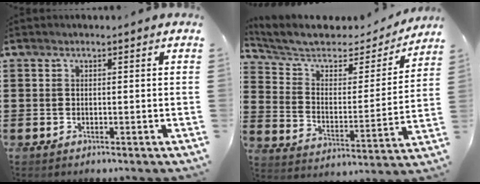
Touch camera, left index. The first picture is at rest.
{"total": 6.8, "force": [5.7, 2.4, 2.7], "torque": [-0.084, -0.036, 0.096]}